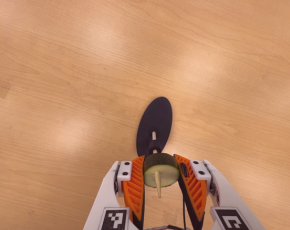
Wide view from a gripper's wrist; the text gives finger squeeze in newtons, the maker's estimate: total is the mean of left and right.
{"total": 11.0, "left": 10.3, "right": 11.7}